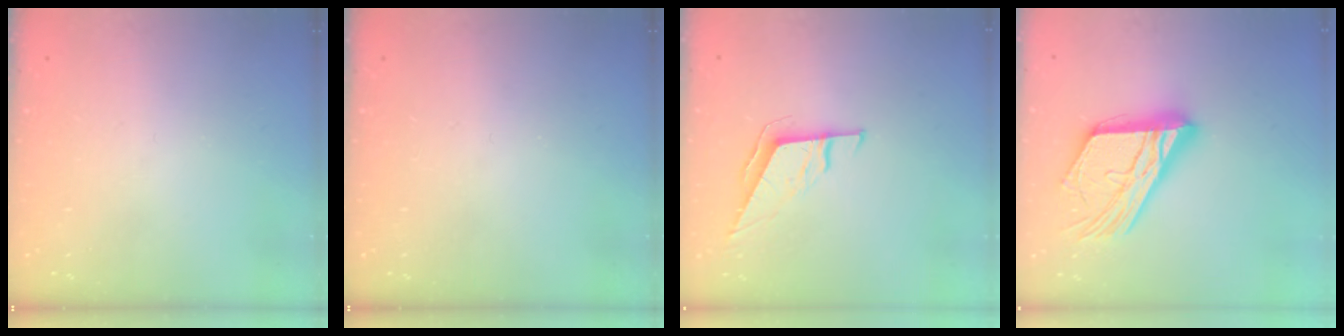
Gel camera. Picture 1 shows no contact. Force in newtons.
{"total": 0.0}
{"total": 6.0, "press": 5.9, "slide": 0.9}
{"total": 21.6, "press": 21.5, "slide": 1.9}